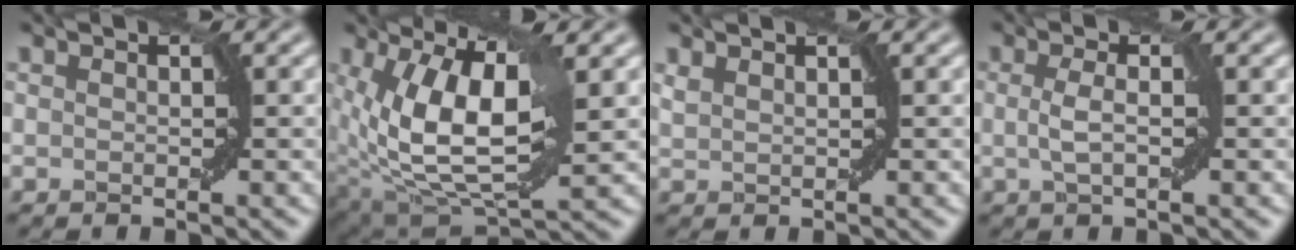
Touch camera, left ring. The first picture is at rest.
{"total": 11.9, "force": [2.1, 5.9, 10.1], "torque": [-0.176, -0.011, 0.042]}
{"total": 1.1, "force": [1.0, 0.2, 0.5], "torque": [-0.012, 0.002, 0.021]}
{"total": 2.0, "force": [0.1, 0.5, 2.0], "torque": [-0.044, 0.004, 0.001]}